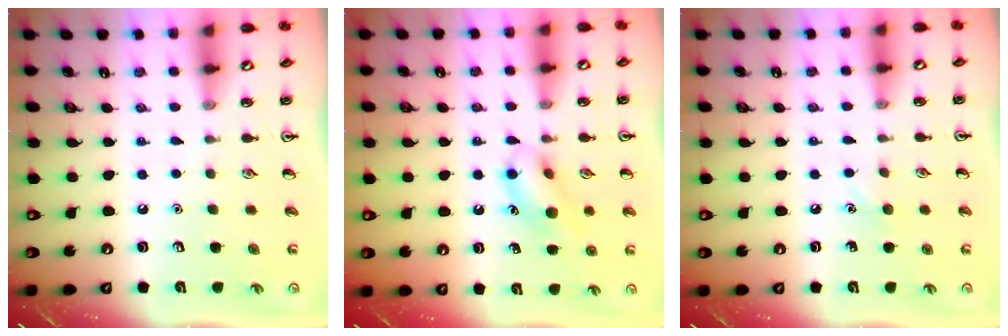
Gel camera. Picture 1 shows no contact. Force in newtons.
{"total": 11.6, "press": 11.5, "slide": 1.6}
{"total": 4.4, "press": 4.1, "slide": 1.5}